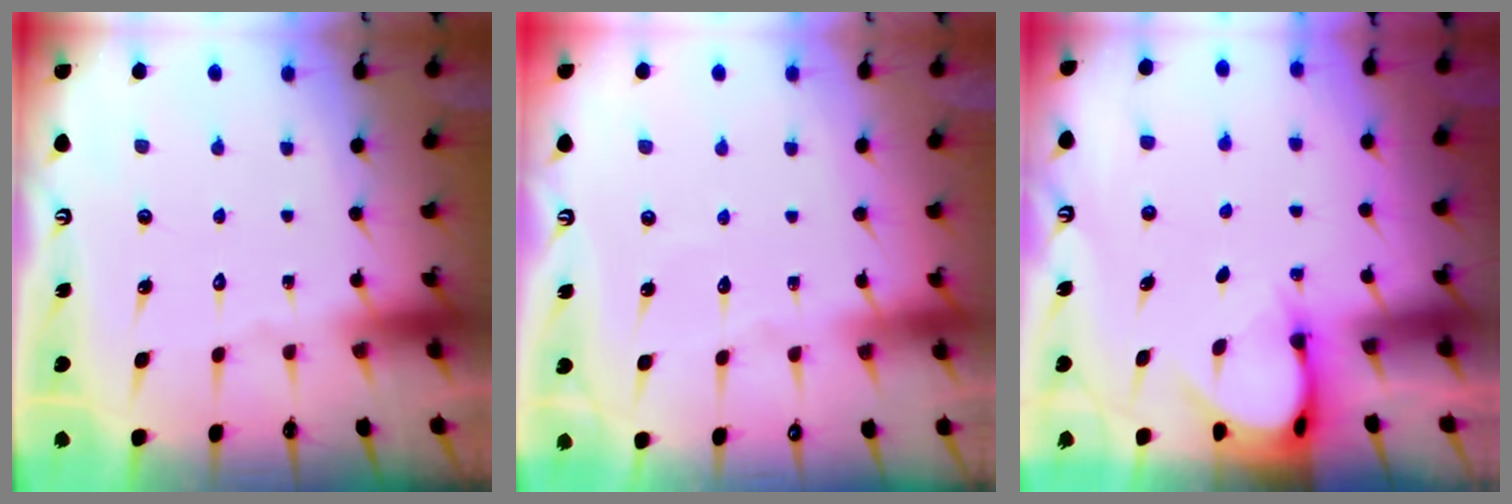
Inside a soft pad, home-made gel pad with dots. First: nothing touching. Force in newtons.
{"total": 2.3, "press": 2.2, "slide": 0.3}
{"total": 3.8, "press": 3.8, "slide": 0.3}